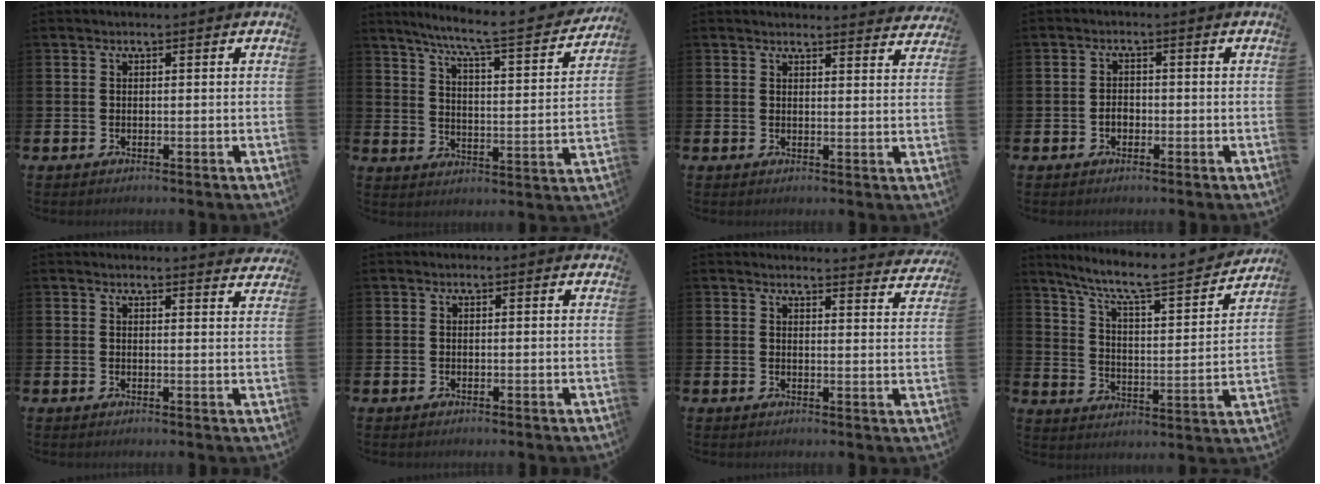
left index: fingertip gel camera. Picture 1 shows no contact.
{"total": 7.3, "force": [6.4, 0.1, 3.6], "torque": [-0.090, -0.052, 0.103]}
{"total": 2.6, "force": [2.6, 0.3, 0.0], "torque": [0.004, -0.018, 0.045]}
{"total": 1.7, "force": [-0.6, 1.3, 0.9], "torque": [-0.008, 0.000, -0.016]}
{"total": 2.2, "force": [2.2, 0.1, -0.1], "torque": [0.007, -0.016, 0.037]}
{"total": 0.6, "force": [0.5, 0.1, 0.1], "torque": [0.008, -0.001, 0.008]}
{"total": 3.1, "force": [3.1, 0.1, 0.1], "torque": [0.009, -0.028, 0.051]}
{"total": 8.6, "force": [7.4, 1.4, 4.2], "torque": [-0.108, -0.053, 0.118]}